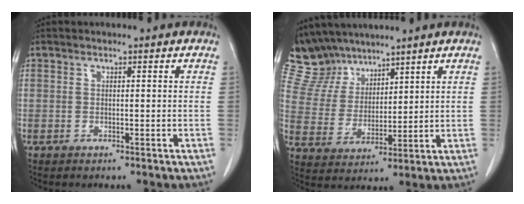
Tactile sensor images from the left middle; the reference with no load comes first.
{"total": 9.4, "force": [8.4, 4.0, 1.3], "torque": [-0.038, 0.018, 0.178]}